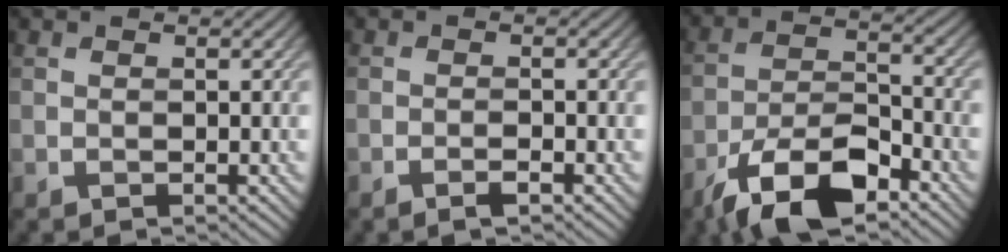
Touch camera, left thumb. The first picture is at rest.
{"total": 1.4, "force": [-1.0, 0.2, 1.0], "torque": [-0.017, 0.005, -0.020]}
{"total": 10.8, "force": [-7.4, 3.9, 6.8], "torque": [-0.121, 0.000, -0.149]}